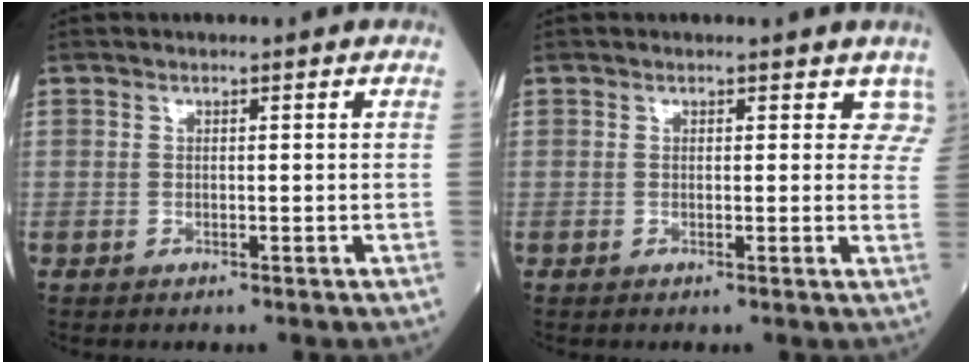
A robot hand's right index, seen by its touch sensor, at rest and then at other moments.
{"total": 3.5, "force": [2.6, 2.1, 1.0], "torque": [0.015, -0.001, 0.013]}